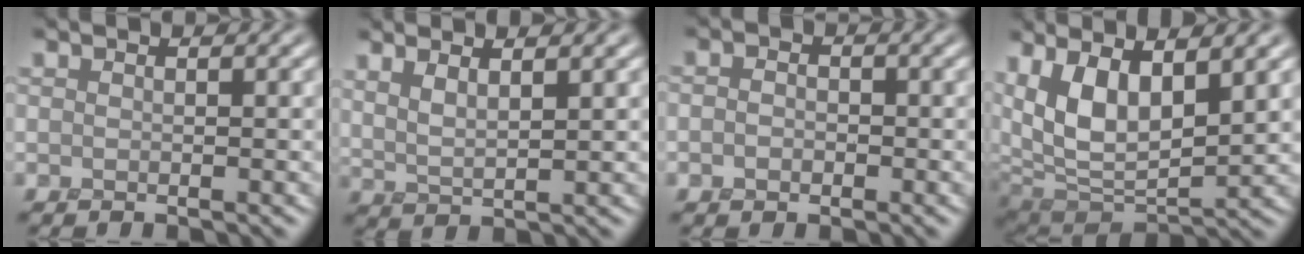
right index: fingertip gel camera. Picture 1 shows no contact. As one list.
[{"total": 2.8, "force": [1.9, 0.5, 2.0], "torque": [-0.039, 0.004, 0.037]}, {"total": 1.5, "force": [-0.8, 1.1, 0.6], "torque": [-0.009, -0.004, -0.021]}, {"total": 9.6, "force": [2.5, 4.4, 8.1], "torque": [-0.166, -0.005, 0.043]}]